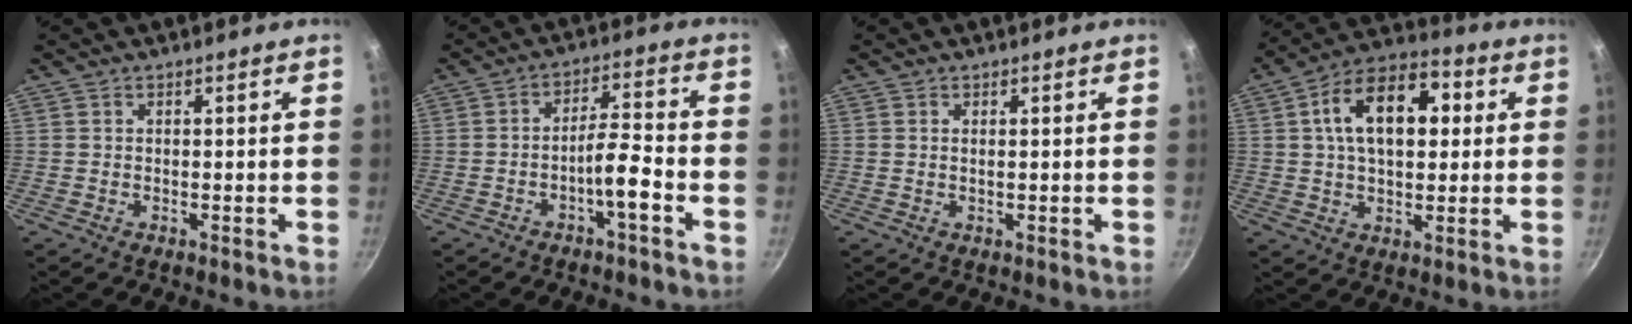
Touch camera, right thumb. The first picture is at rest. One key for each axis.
{"total": 6.2, "fx": -3.1, "fy": 1.2, "fz": 5.3, "tx": -0.093, "ty": 0.036, "tz": -0.050}
{"total": 0.7, "fx": 0.2, "fy": 0.2, "fz": 0.7, "tx": -0.013, "ty": -0.001, "tz": 0.003}
{"total": 16.3, "fx": 3.3, "fy": 9.8, "fz": 12.6, "tx": -0.168, "ty": 0.020, "tz": 0.038}